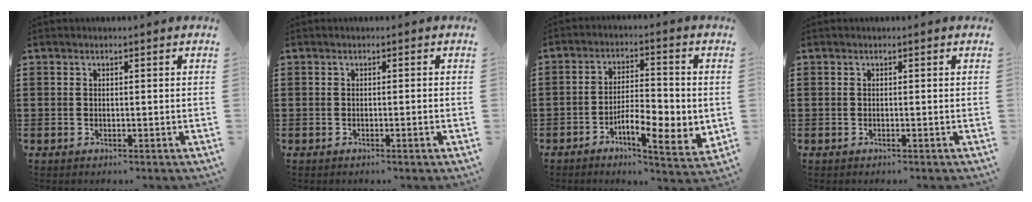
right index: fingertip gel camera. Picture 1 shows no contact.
{"total": 0.7, "force": [-0.3, -0.2, 0.6], "torque": [-0.010, -0.004, -0.006]}
{"total": 7.4, "force": [-2.5, 2.7, 6.5], "torque": [-0.118, -0.002, -0.044]}
{"total": 0.0}